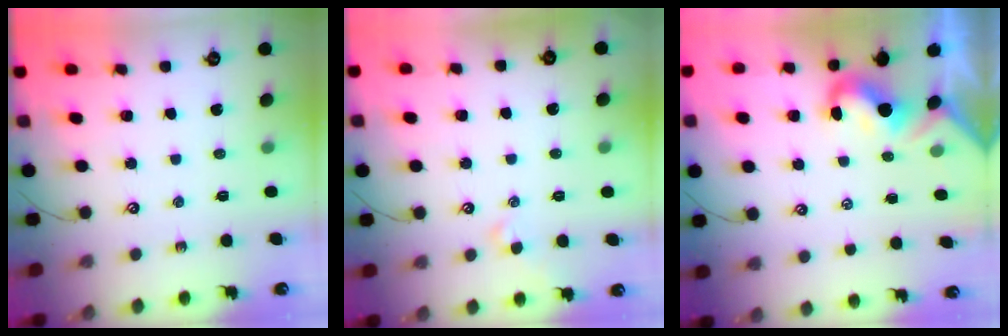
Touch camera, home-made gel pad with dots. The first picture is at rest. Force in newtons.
{"total": 1.2, "press": 1.2, "slide": 0.4}
{"total": 1.8, "press": 1.6, "slide": 0.8}